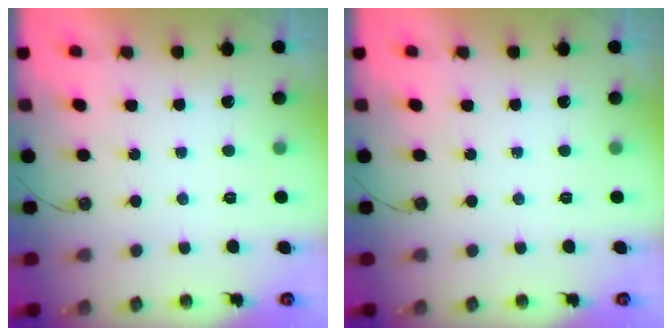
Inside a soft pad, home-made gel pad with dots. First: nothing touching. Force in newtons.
{"total": 0.0}